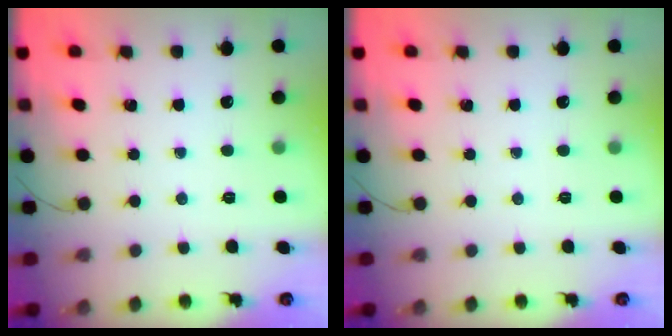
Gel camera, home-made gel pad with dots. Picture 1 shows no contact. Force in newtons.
{"total": 0.0}